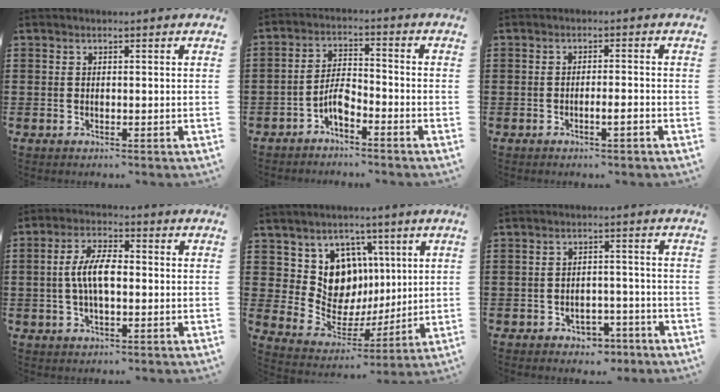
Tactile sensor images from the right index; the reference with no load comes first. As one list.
[{"total": 4.4, "force": [-2.9, 1.4, 3.0], "torque": [-0.076, 0.002, -0.063]}, {"total": 2.0, "force": [-1.1, 0.1, 1.7], "torque": [-0.029, 0.000, -0.020]}, {"total": 6.8, "force": [-0.3, 2.7, 6.2], "torque": [-0.133, 0.000, -0.012]}, {"total": 10.0, "force": [3.5, 8.9, 2.8], "torque": [-0.073, -0.033, 0.072]}, {"total": 3.1, "force": [-2.7, 1.3, 0.7], "torque": [-0.015, 0.007, -0.054]}]